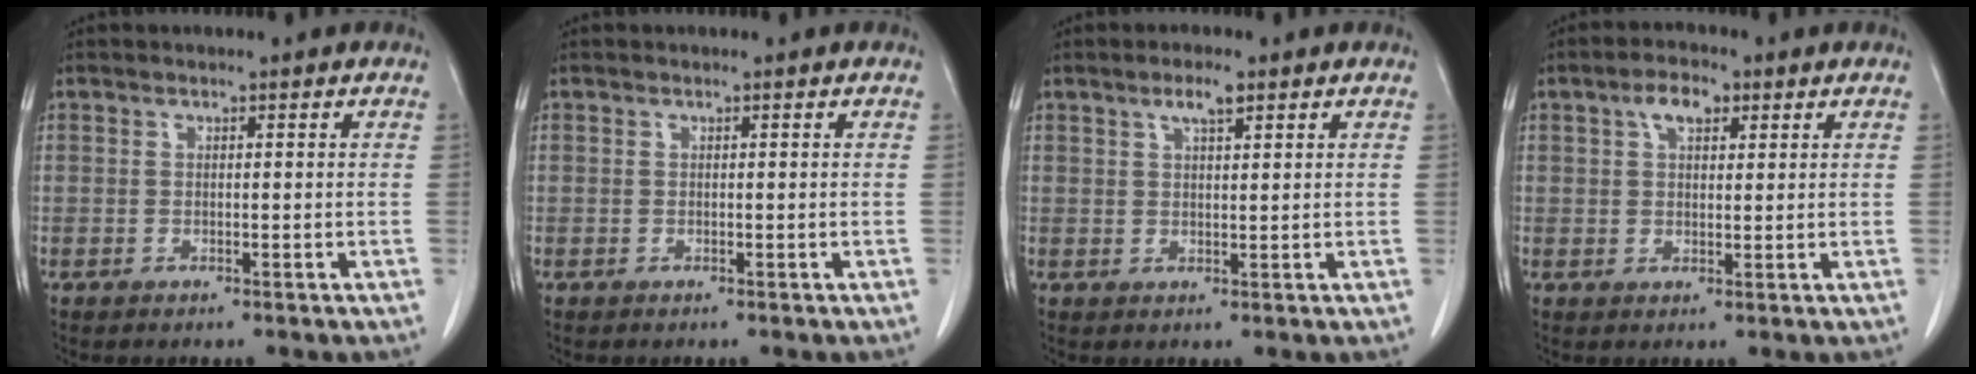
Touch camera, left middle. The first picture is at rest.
{"total": 0.0}
{"total": 3.1, "force": [1.9, 0.6, 2.3], "torque": [-0.046, 0.004, 0.034]}
{"total": 4.2, "force": [2.0, 2.1, 3.0], "torque": [-0.058, 0.013, 0.036]}